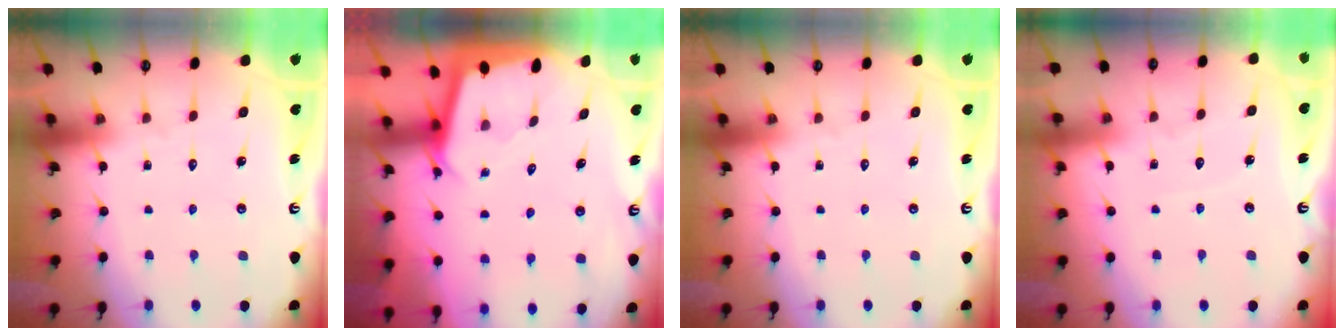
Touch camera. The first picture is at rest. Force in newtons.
{"total": 2.1, "press": 2.1, "slide": 0.1}
{"total": 0.0}
{"total": 2.6, "press": 2.6, "slide": 0.4}